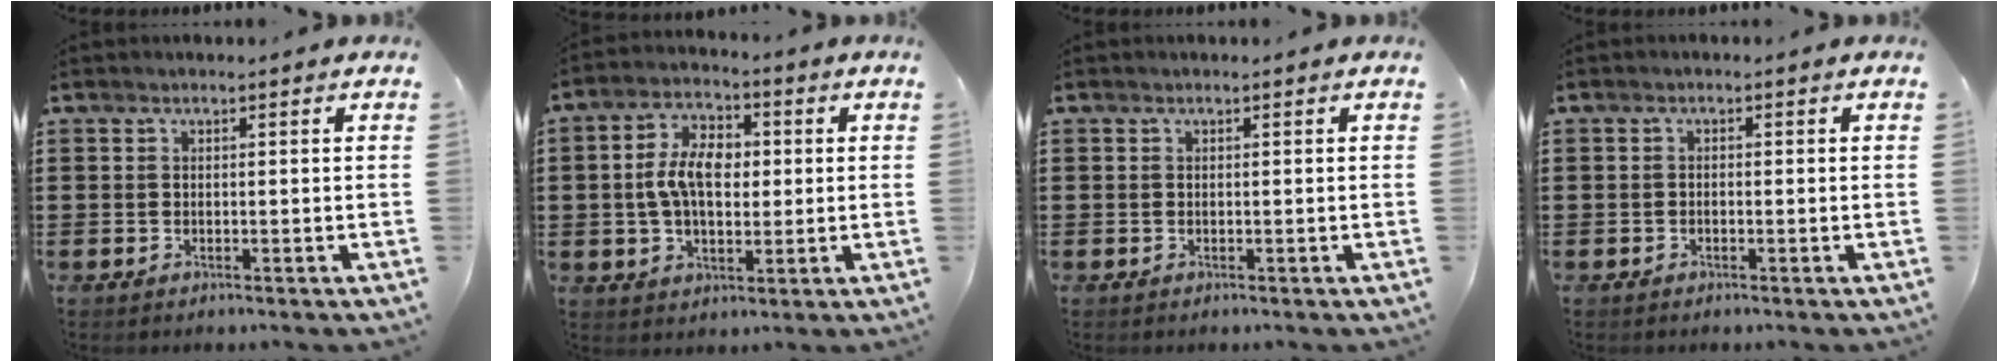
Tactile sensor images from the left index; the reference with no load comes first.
{"total": 8.0, "force": [0.6, 4.7, 6.4], "torque": [-0.142, 0.015, 0.005]}
{"total": 0.0}
{"total": 0.6, "force": [-0.6, 0.2, 0.2], "torque": [-0.007, -0.002, -0.011]}